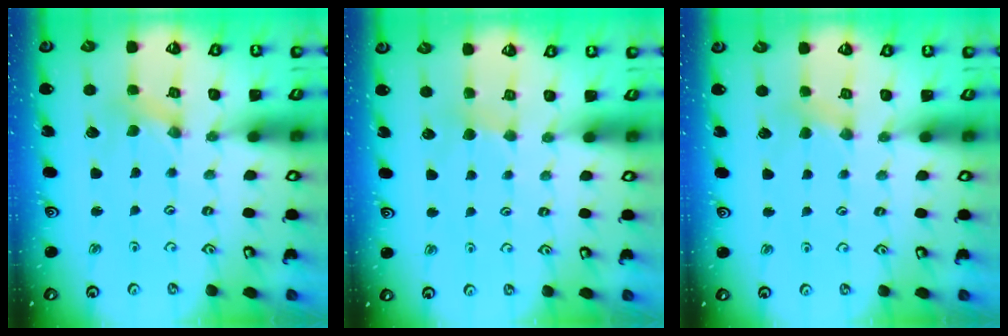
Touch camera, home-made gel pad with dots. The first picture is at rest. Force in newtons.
{"total": 3.4, "press": 3.4, "slide": 0.4}
{"total": 2.9, "press": 2.8, "slide": 0.5}